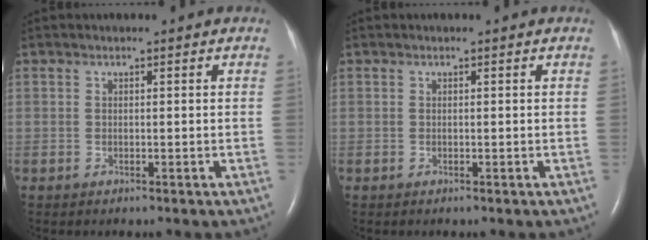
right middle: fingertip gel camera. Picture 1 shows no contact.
{"total": 0.0}